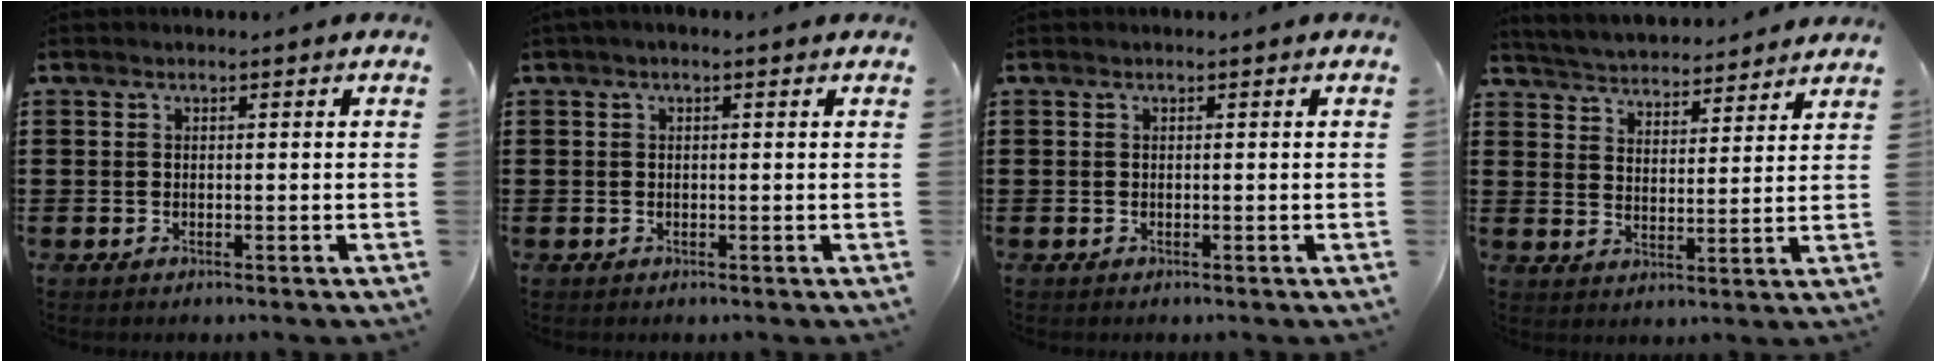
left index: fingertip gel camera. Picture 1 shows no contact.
{"total": 0.5, "force": [-0.2, 0.3, 0.4], "torque": [-0.008, 0.001, -0.004]}
{"total": 0.0}
{"total": 4.3, "force": [4.3, 0.1, -0.4], "torque": [-0.016, -0.030, 0.072]}